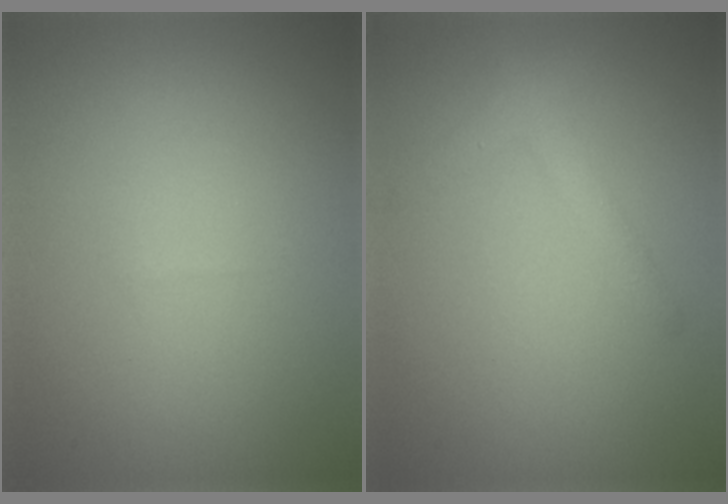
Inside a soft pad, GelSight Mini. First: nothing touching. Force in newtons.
{"total": 2.0, "press": 2.0, "slide": 0.1}